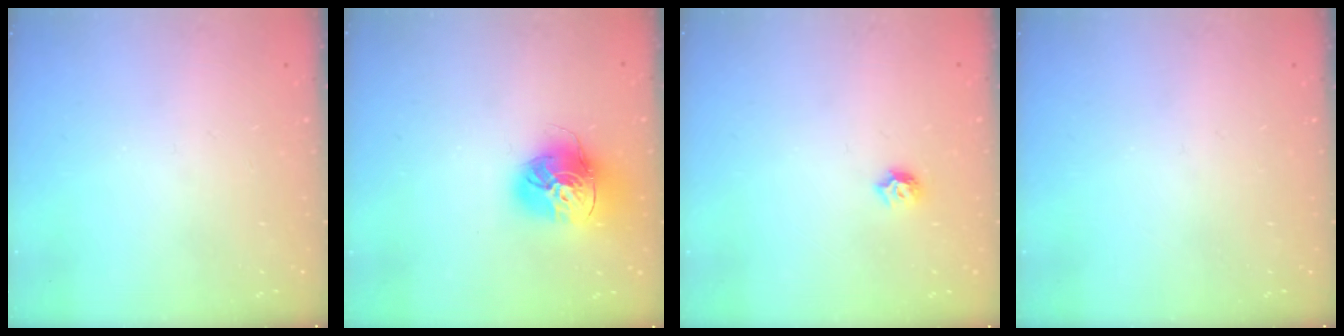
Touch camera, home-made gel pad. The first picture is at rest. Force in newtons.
{"total": 18.0, "press": 17.9, "slide": 1.7}
{"total": 4.7, "press": 4.7, "slide": 0.7}
{"total": 0.0}